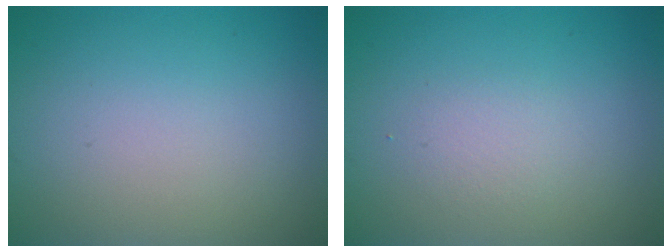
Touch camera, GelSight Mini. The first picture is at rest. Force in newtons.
{"total": 1.3, "press": 1.3, "slide": 0.1}